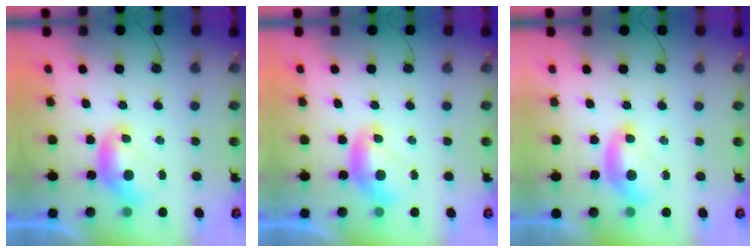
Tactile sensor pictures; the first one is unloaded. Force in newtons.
{"total": 0.0}
{"total": 1.3, "press": 1.2, "slide": 0.5}